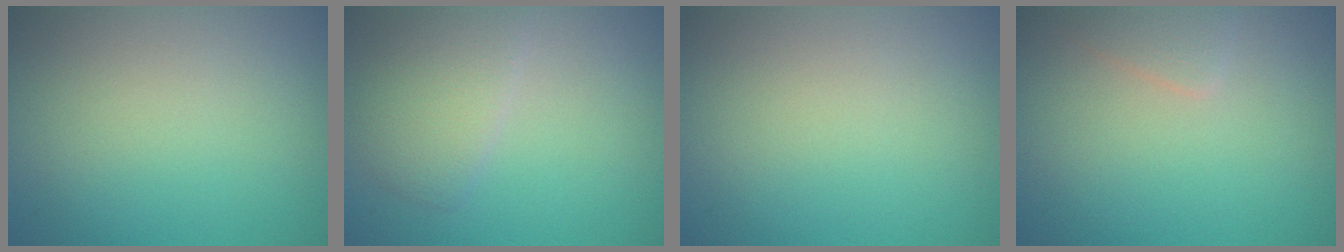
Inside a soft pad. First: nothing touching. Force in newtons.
{"total": 3.2, "press": 3.2, "slide": 0.2}
{"total": 0.0}
{"total": 1.2, "press": 1.2, "slide": 0.1}